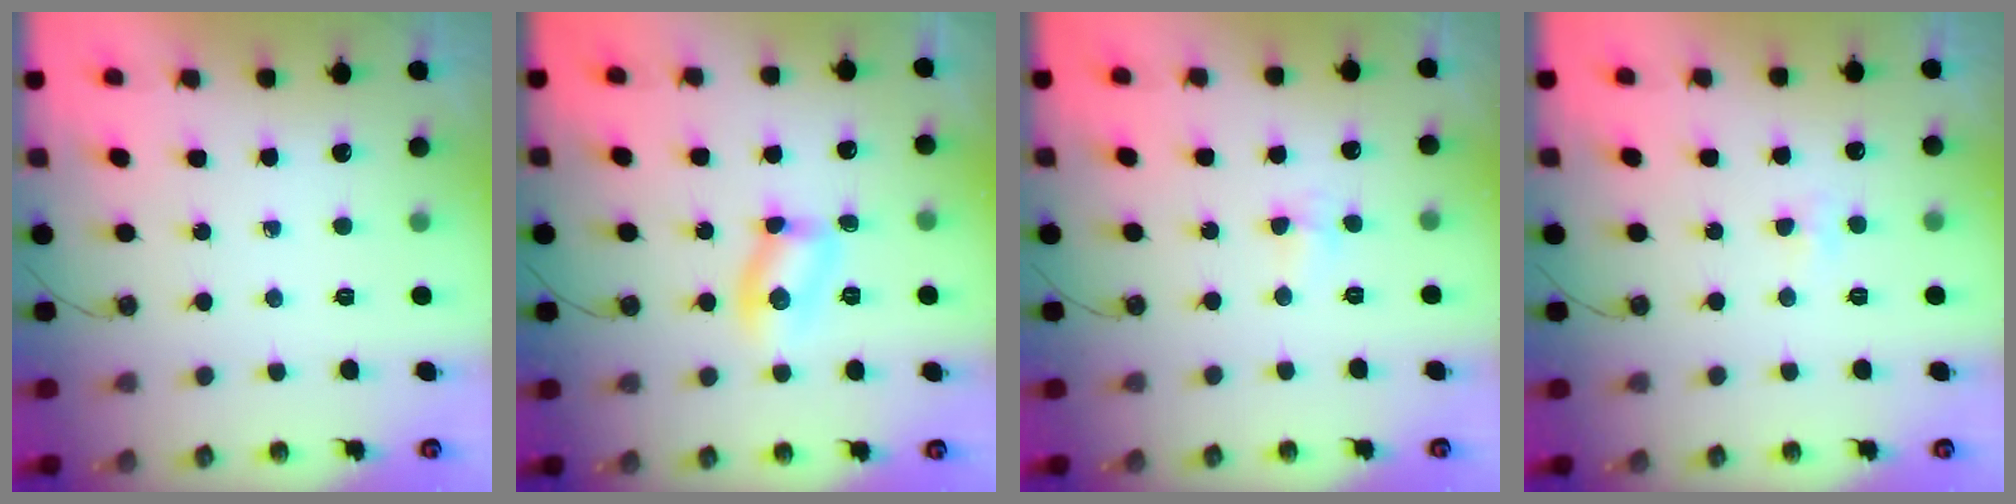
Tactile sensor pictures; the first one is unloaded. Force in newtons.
{"total": 5.1, "press": 5.1, "slide": 0.5}
{"total": 5.2, "press": 3.8, "slide": 3.5}
{"total": 3.5, "press": 3.4, "slide": 0.6}